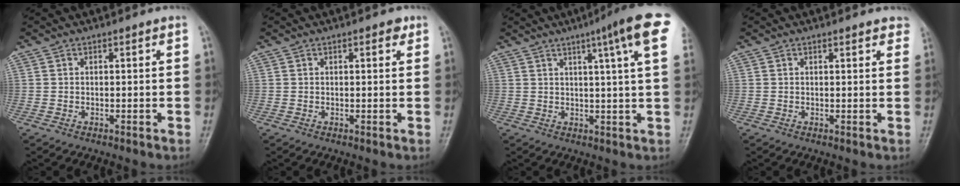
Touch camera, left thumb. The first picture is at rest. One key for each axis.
{"total": 1.6, "fx": 0.8, "fy": 0.7, "fz": 1.1, "tx": -0.011, "ty": -0.001, "tz": 0.009}
{"total": 11.9, "fx": 5.8, "fy": 0.6, "fz": 10.4, "tx": -0.138, "ty": -0.006, "tz": 0.060}
{"total": 2.9, "fx": 2.3, "fy": 1.0, "fz": 1.4, "tx": 0.001, "ty": -0.002, "tz": 0.018}